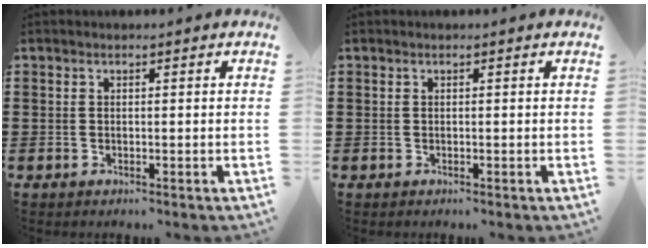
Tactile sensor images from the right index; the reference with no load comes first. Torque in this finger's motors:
{"motor_torque": [-1.11, 1.03, -0.75, -0.21]}